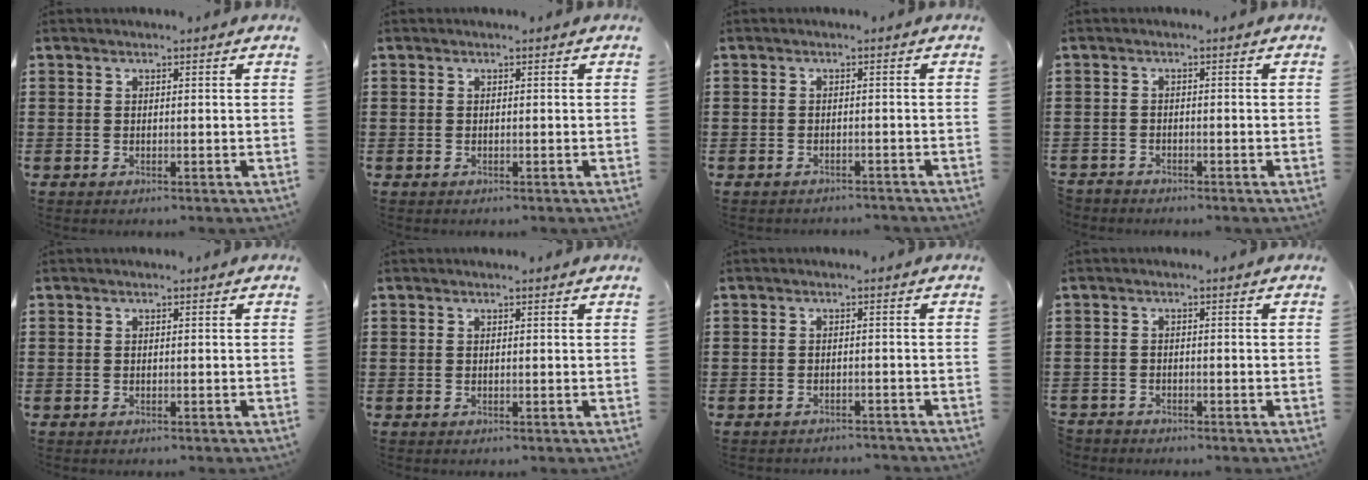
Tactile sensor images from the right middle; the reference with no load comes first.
{"total": 0.0}
{"total": 1.2, "force": [-1.2, 0.1, -0.1], "torque": [-0.002, 0.001, -0.027]}
{"total": 1.4, "force": [-1.3, 0.3, -0.2], "torque": [0.001, 0.004, -0.032]}
{"total": 0.0}
{"total": 0.0}
{"total": 1.5, "force": [-1.5, 0.1, -0.1], "torque": [-0.004, 0.000, -0.034]}
{"total": 1.4, "force": [-1.3, 0.3, -0.2], "torque": [0.001, 0.004, -0.030]}